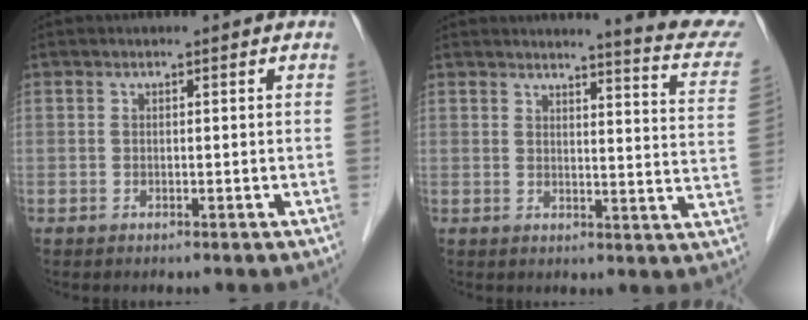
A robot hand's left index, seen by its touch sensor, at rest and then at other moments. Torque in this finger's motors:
{"motor_torque": [0.38, -0.76, 0.39, 0.08]}